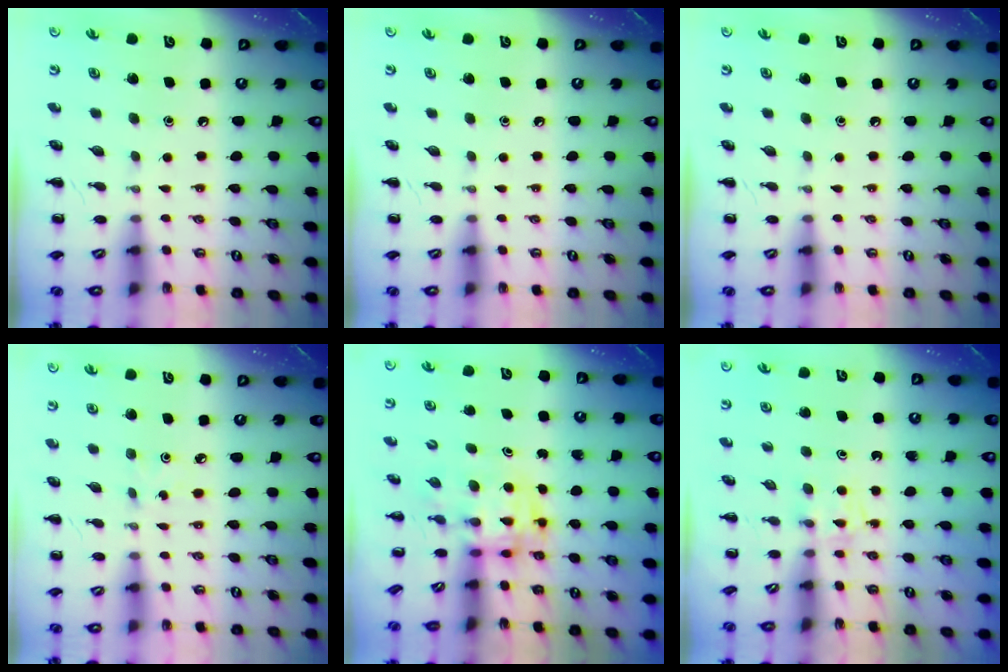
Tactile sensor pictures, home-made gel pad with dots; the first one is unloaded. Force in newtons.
{"total": 0.0}
{"total": 0.0}
{"total": 0.6, "press": 0.6, "slide": 0.2}
{"total": 2.9, "press": 2.9, "slide": 0.6}
{"total": 2.4, "press": 2.1, "slide": 1.1}